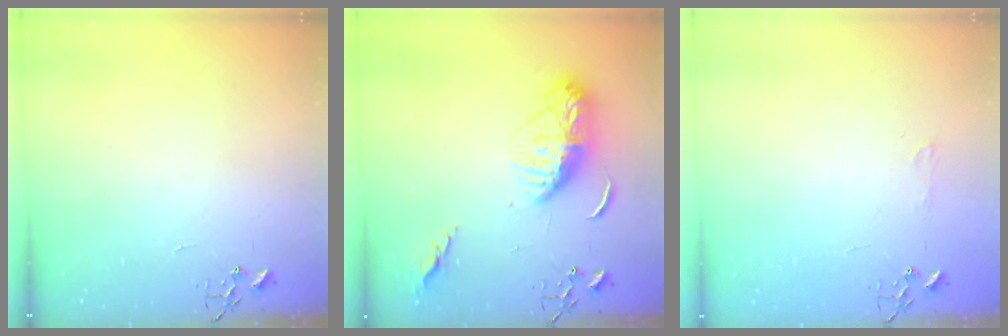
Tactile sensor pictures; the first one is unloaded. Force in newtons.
{"total": 13.3, "press": 13.2, "slide": 1.3}
{"total": 4.7, "press": 4.6, "slide": 0.7}